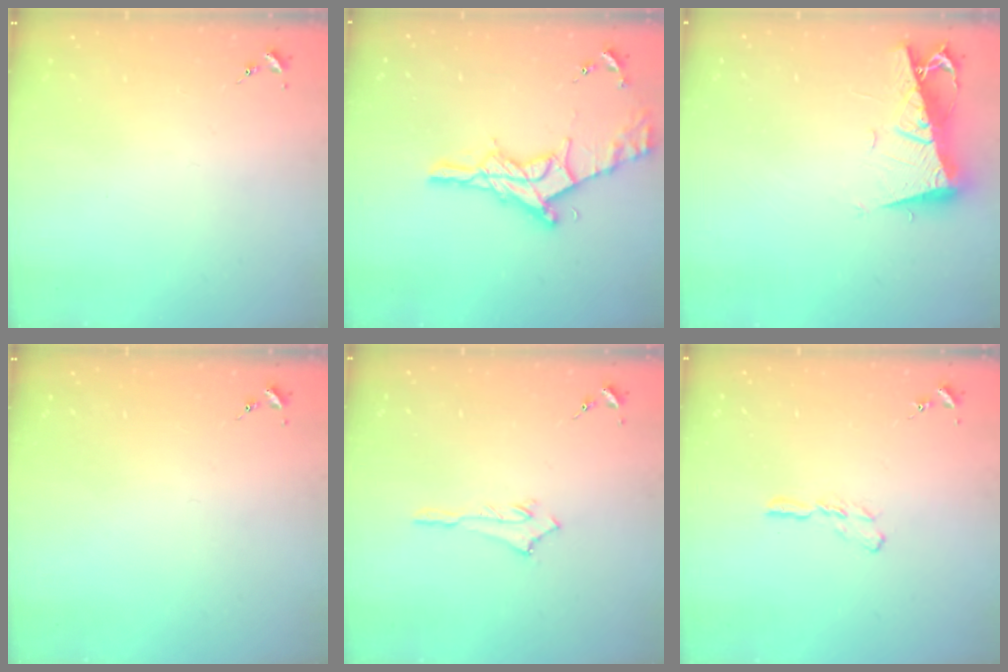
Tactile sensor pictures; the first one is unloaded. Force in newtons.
{"total": 19.0, "press": 18.9, "slide": 1.3}
{"total": 10.6, "press": 10.5, "slide": 1.3}
{"total": 0.0}
{"total": 2.5, "press": 2.5, "slide": 0.2}
{"total": 5.6, "press": 5.5, "slide": 0.4}